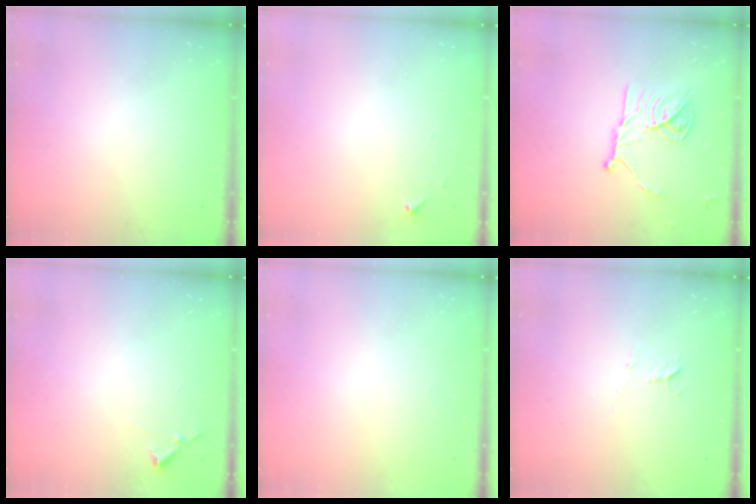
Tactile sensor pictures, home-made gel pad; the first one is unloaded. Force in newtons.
{"total": 3.3, "press": 3.2, "slide": 0.4}
{"total": 14.3, "press": 14.2, "slide": 0.5}
{"total": 5.5, "press": 5.5, "slide": 0.4}
{"total": 1.5, "press": 1.5, "slide": 0.1}
{"total": 5.4, "press": 5.3, "slide": 0.7}